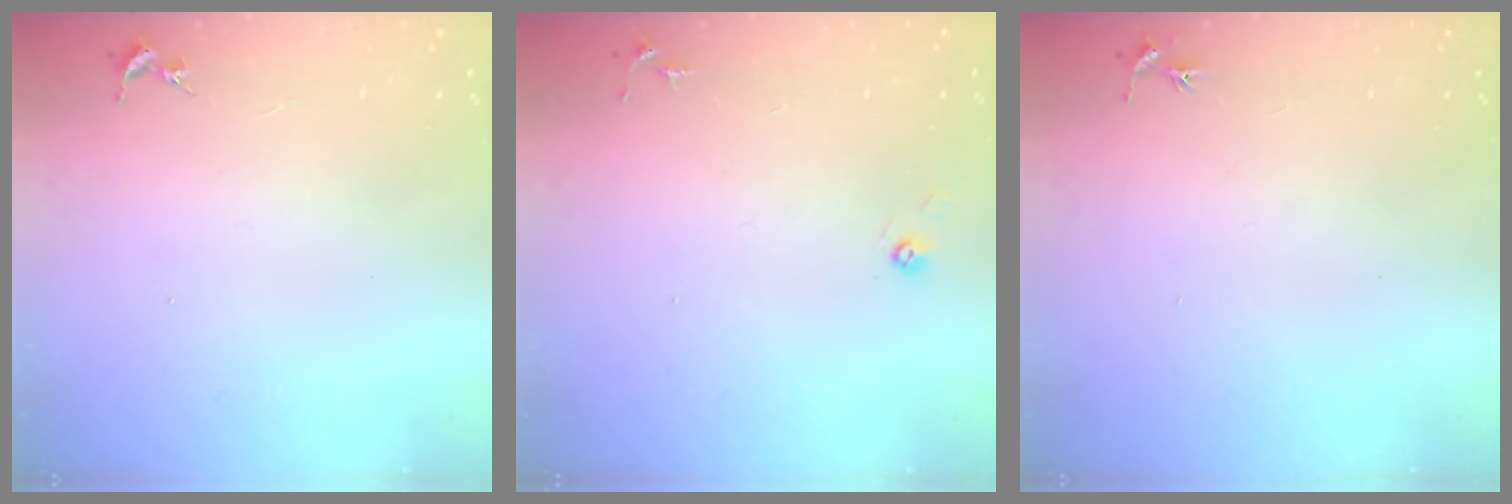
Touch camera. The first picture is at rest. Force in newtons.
{"total": 3.1, "press": 3.0, "slide": 0.8}
{"total": 3.0, "press": 3.0, "slide": 0.3}